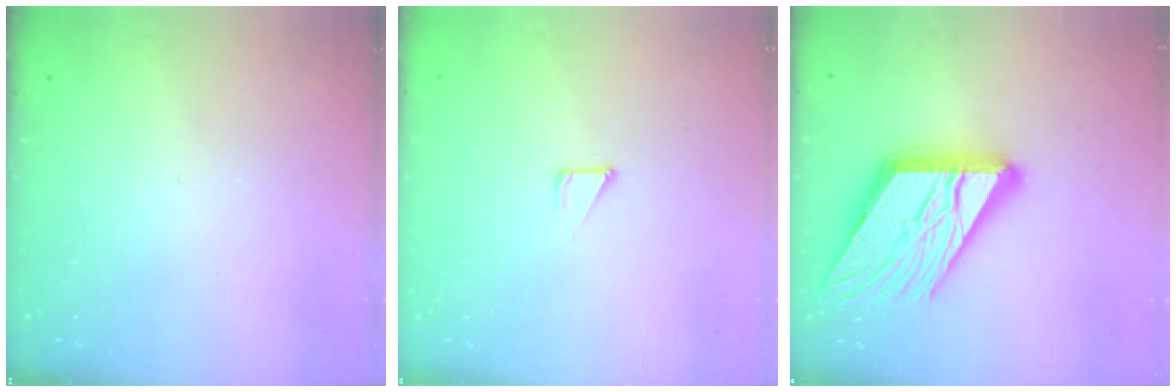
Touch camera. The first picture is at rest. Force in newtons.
{"total": 2.9, "press": 2.9, "slide": 0.3}
{"total": 21.6, "press": 21.4, "slide": 2.5}